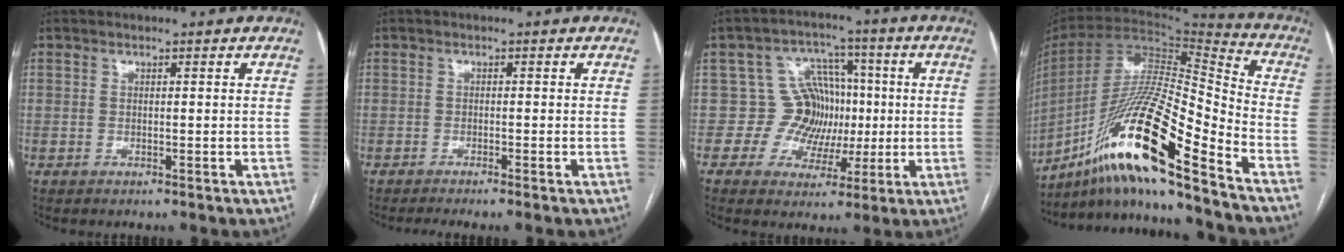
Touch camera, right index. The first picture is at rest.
{"total": 2.7, "force": [-2.1, -0.4, 1.6], "torque": [-0.022, -0.002, -0.035]}
{"total": 8.4, "force": [0.0, 7.9, 2.8], "torque": [-0.031, 0.036, 0.007]}
{"total": 22.6, "force": [-14.8, 0.8, 17.0], "torque": [-0.331, -0.020, -0.274]}